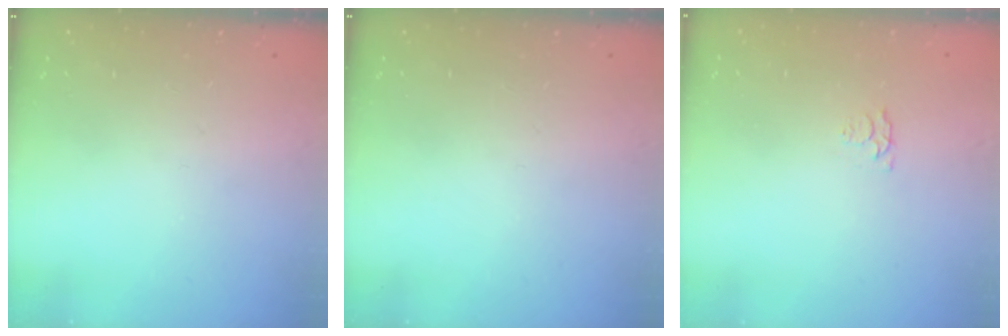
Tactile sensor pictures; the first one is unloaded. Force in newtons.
{"total": 0.0}
{"total": 3.2, "press": 3.2, "slide": 0.5}